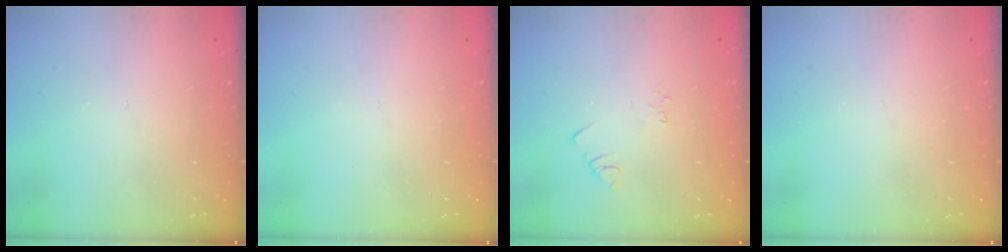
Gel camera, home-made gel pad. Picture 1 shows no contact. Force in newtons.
{"total": 0.0}
{"total": 2.2, "press": 2.1, "slide": 0.4}
{"total": 0.0}